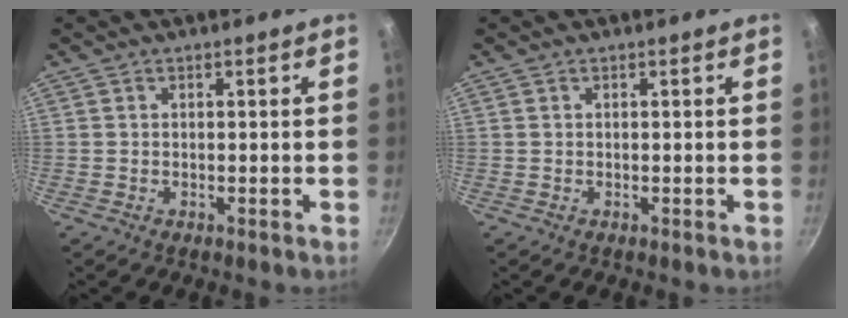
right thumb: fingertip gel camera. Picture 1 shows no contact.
{"total": 0.0}